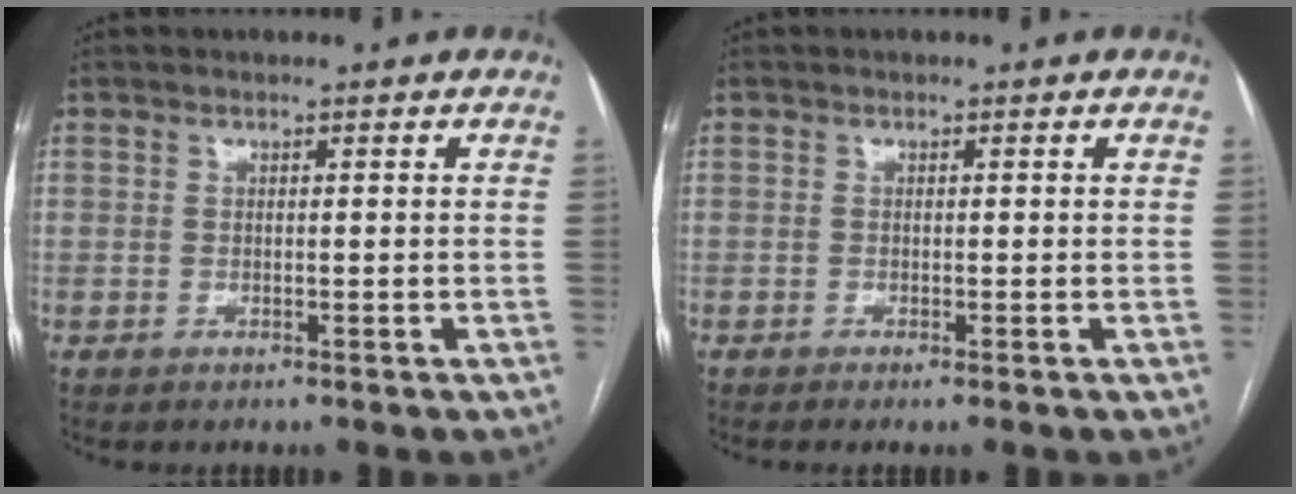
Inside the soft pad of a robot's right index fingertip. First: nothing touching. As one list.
[{"total": 0.7, "force": [-0.4, -0.1, 0.6], "torque": [-0.012, -0.001, -0.008]}]